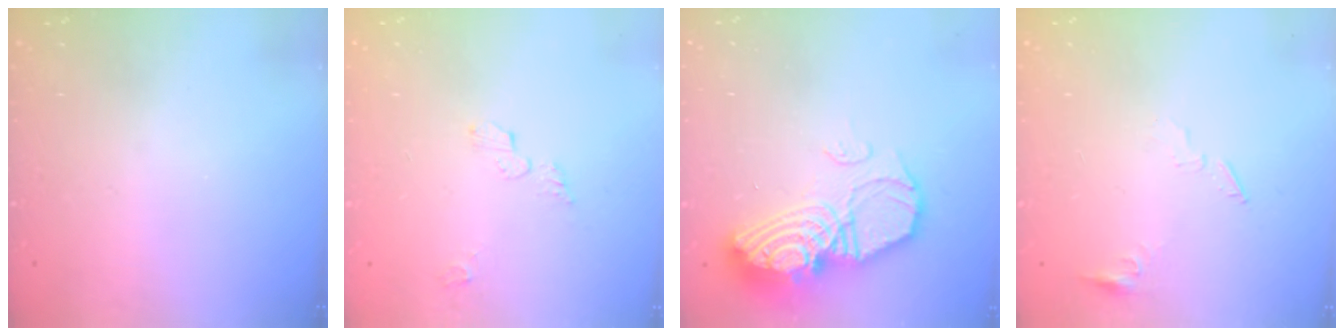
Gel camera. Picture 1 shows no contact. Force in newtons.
{"total": 3.6, "press": 3.6, "slide": 0.0}
{"total": 17.3, "press": 17.2, "slide": 1.4}
{"total": 5.5, "press": 5.4, "slide": 0.5}